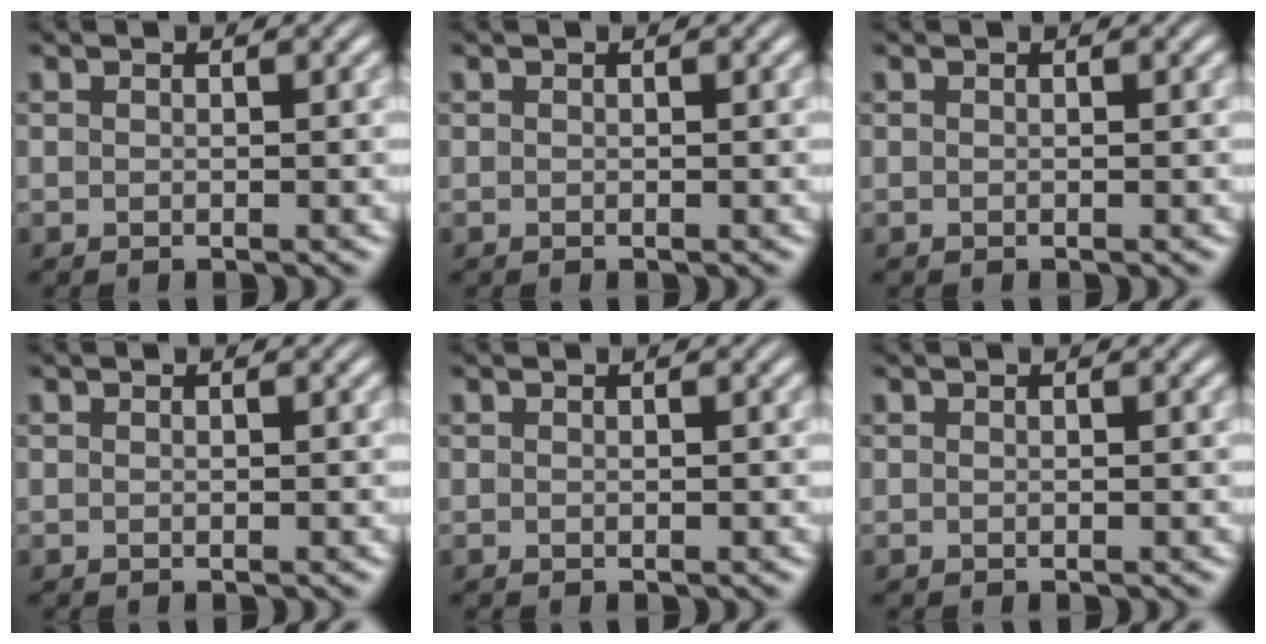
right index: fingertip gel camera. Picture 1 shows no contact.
{"total": 0.0}
{"total": 0.0}
{"total": 0.0}
{"total": 0.0}
{"total": 0.0}